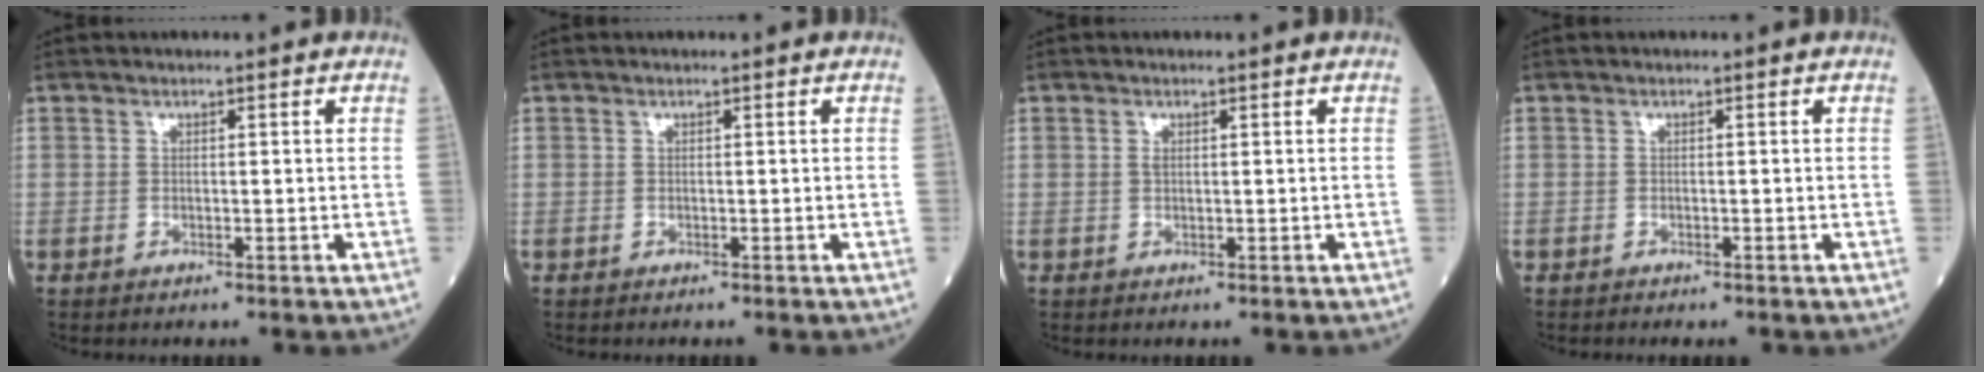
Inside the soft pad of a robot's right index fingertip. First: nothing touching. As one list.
[{"total": 0.0}, {"total": 0.7, "force": [0.2, 0.3, 0.6], "torque": [-0.013, 0.000, 0.003]}, {"total": 1.0, "force": [-0.8, 0.3, 0.4], "torque": [-0.010, -0.003, -0.010]}]